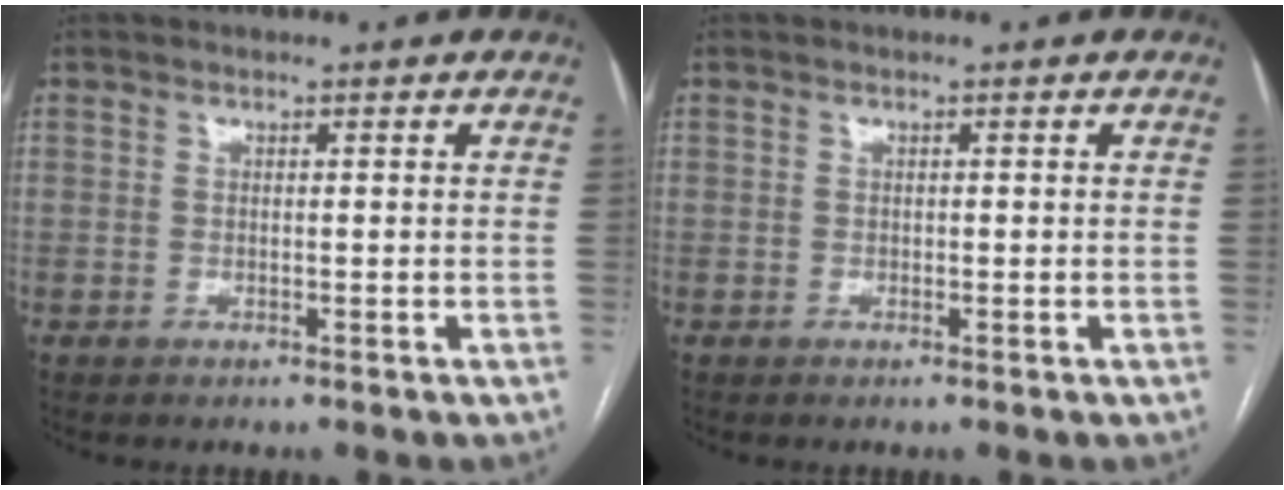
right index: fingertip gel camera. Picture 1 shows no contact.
{"total": 0.0}